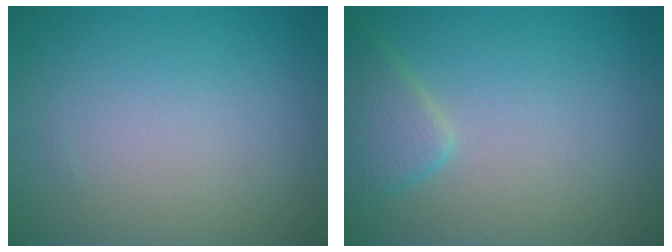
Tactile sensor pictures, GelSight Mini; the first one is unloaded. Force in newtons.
{"total": 2.7, "press": 2.7, "slide": 0.2}